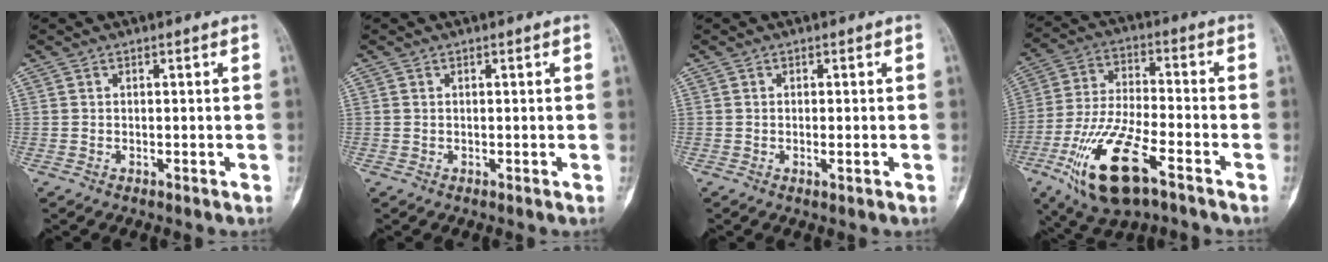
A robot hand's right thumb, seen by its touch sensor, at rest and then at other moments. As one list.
[{"total": 0.0}, {"total": 1.4, "force": [-0.4, 0.4, 1.3], "torque": [-0.020, -0.001, -0.004]}, {"total": 17.9, "force": [-8.8, 6.5, 14.1], "torque": [-0.283, 0.029, -0.154]}]